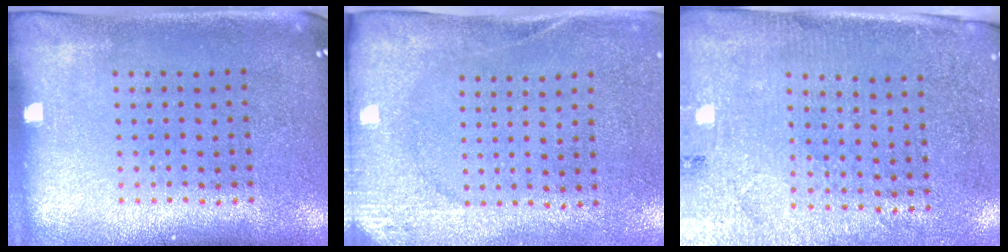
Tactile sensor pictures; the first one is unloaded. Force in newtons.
{"total": 2.7, "press": 2.1, "slide": 1.7}
{"total": 2.8, "press": 2.6, "slide": 1.2}